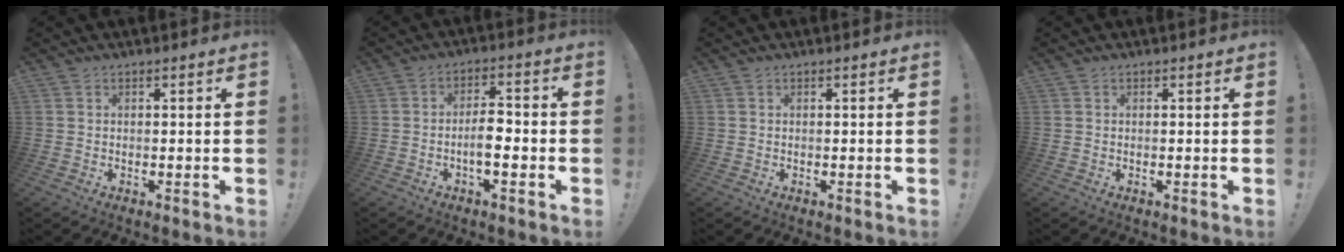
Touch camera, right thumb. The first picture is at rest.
{"total": 7.2, "force": [-2.1, 2.7, 6.4], "torque": [-0.110, 0.004, -0.041]}
{"total": 0.0}
{"total": 0.0}